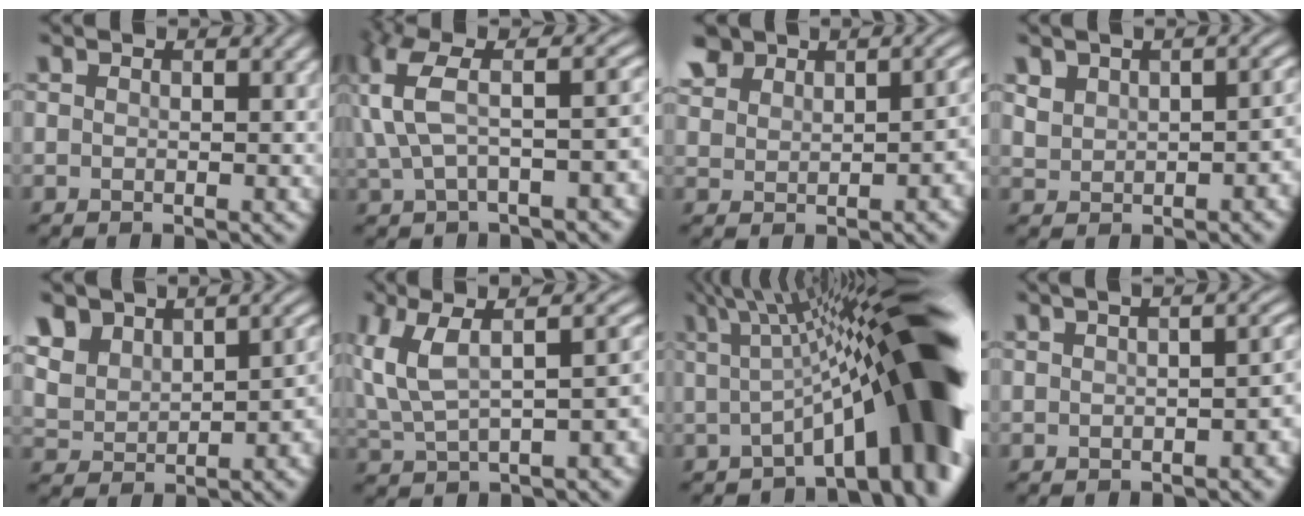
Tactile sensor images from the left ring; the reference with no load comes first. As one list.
[{"total": 8.8, "force": [0.8, 4.4, 7.5], "torque": [-0.156, 0.013, 0.009]}, {"total": 4.5, "force": [2.1, 3.2, 2.4], "torque": [-0.038, 0.003, 0.041]}, {"total": 5.1, "force": [1.3, 3.4, 3.5], "torque": [-0.046, 0.000, 0.029]}, {"total": 6.9, "force": [2.7, 4.7, 4.2], "torque": [-0.072, 0.001, 0.053]}, {"total": 9.9, "force": [1.6, 4.9, 8.4], "torque": [-0.173, 0.003, 0.039]}, {"total": 14.2, "force": [-0.4, 3.0, 13.9], "torque": [-0.168, 0.029, -0.006]}, {"total": 4.7, "force": [-0.3, 2.1, 4.2], "torque": [-0.031, 0.008, 0.002]}]